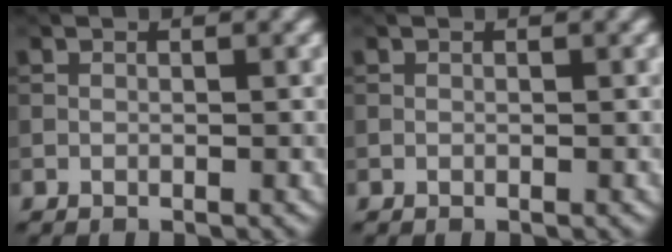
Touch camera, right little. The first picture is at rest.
{"total": 0.0}